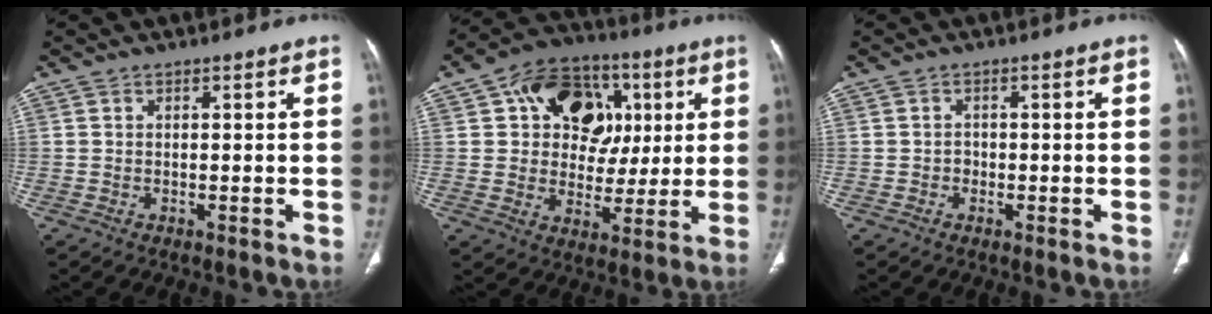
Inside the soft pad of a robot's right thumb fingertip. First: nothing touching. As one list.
[{"total": 18.2, "force": [5.1, 13.2, 11.4], "torque": [-0.123, 0.011, 0.079]}, {"total": 1.2, "force": [-0.4, 1.1, 0.4], "torque": [0.002, 0.006, -0.009]}]